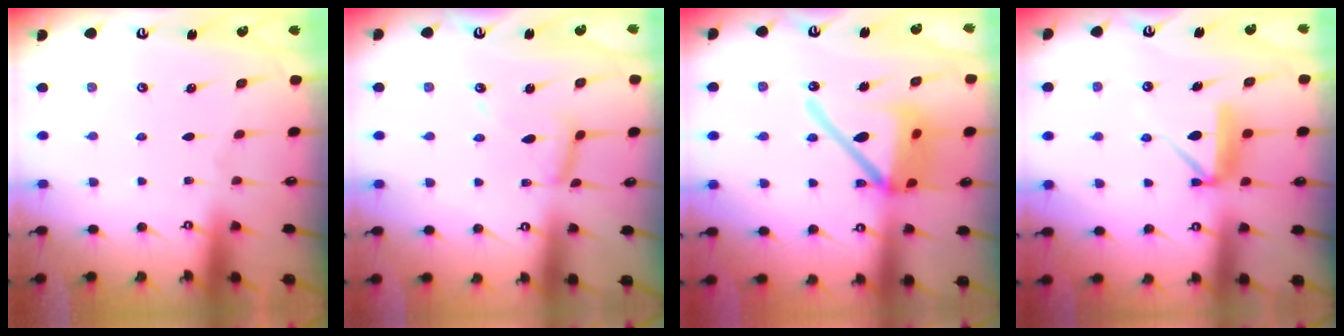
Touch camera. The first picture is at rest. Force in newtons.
{"total": 9.3, "press": 9.3, "slide": 0.6}
{"total": 17.9, "press": 17.7, "slide": 2.2}
{"total": 9.0, "press": 9.0, "slide": 0.6}